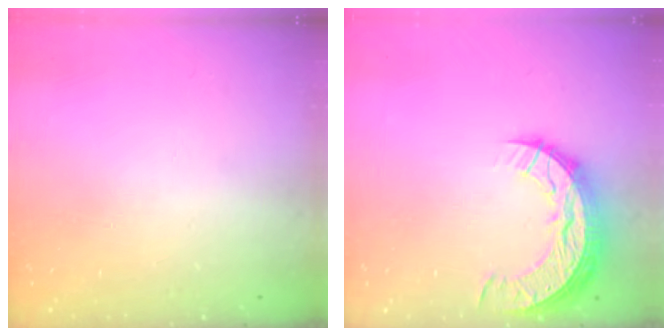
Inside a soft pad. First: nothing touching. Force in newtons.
{"total": 12.2, "press": 12.2, "slide": 0.9}